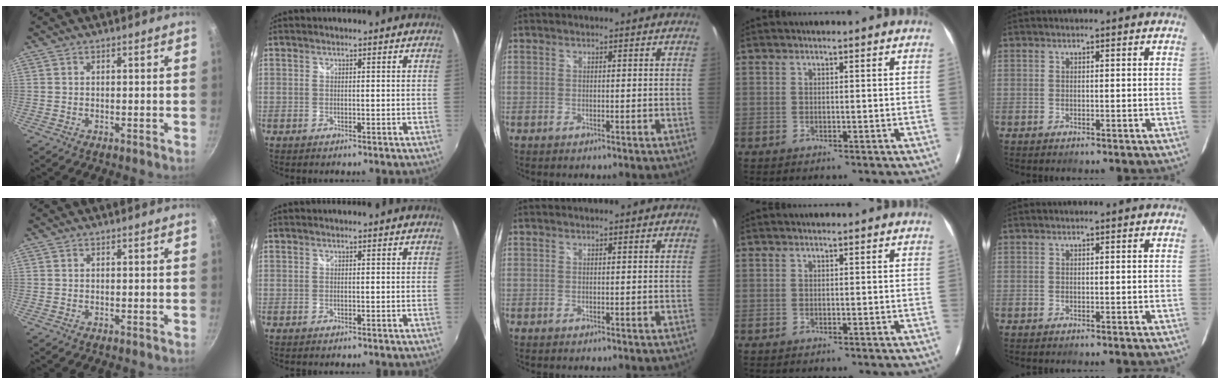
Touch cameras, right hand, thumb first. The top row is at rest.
{}